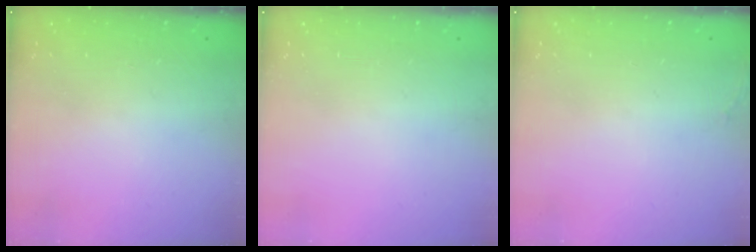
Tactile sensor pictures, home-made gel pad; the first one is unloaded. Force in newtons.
{"total": 0.0}
{"total": 7.0, "press": 4.6, "slide": 5.3}